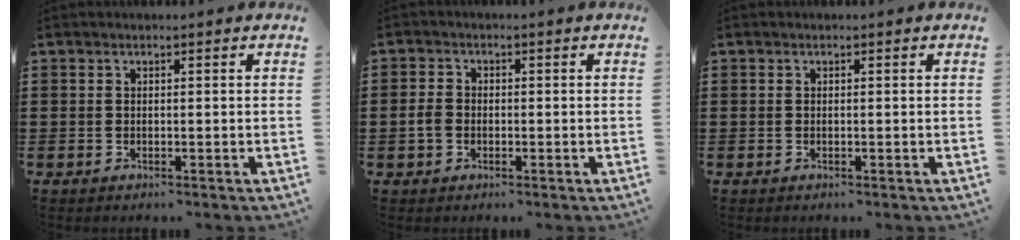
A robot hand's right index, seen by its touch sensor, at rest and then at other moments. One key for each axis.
{"total": 2.5, "fx": -0.5, "fy": 1.9, "fz": 1.6, "tx": -0.049, "ty": -0.005, "tz": -0.014}
{"total": 0.0}